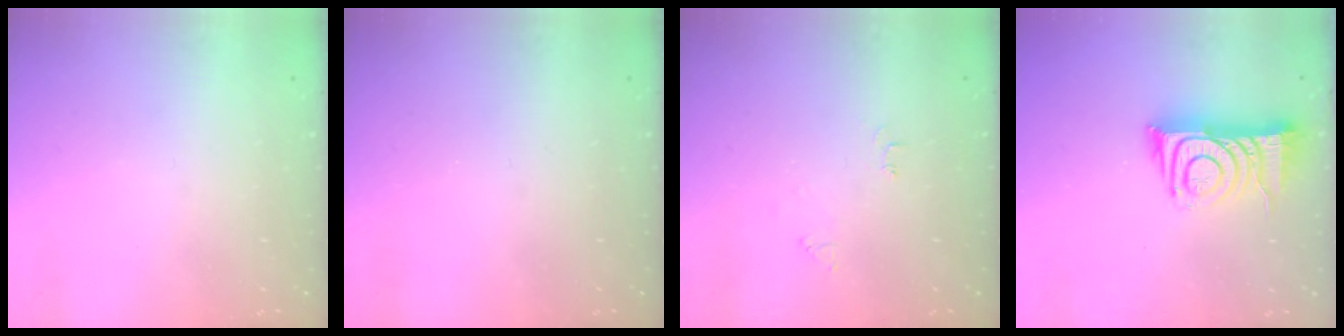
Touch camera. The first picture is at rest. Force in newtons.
{"total": 0.0}
{"total": 3.9, "press": 3.8, "slide": 0.5}
{"total": 11.4, "press": 11.3, "slide": 1.0}